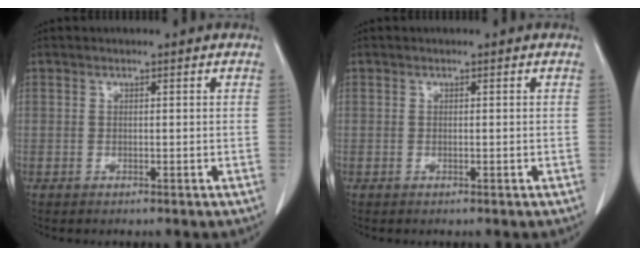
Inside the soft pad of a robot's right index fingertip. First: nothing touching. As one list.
[{"total": 0.0}]